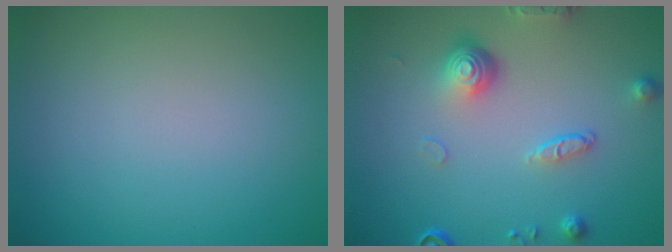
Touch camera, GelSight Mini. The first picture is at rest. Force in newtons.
{"total": 4.6, "press": 3.2, "slide": 3.3}